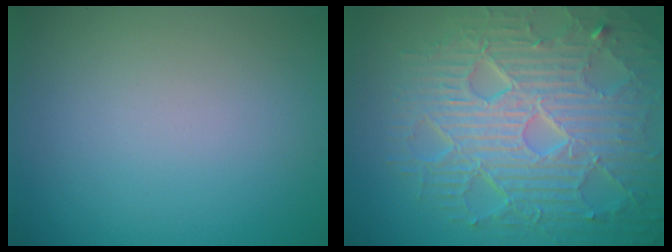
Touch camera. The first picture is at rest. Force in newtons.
{"total": 10.2, "press": 6.6, "slide": 7.8}